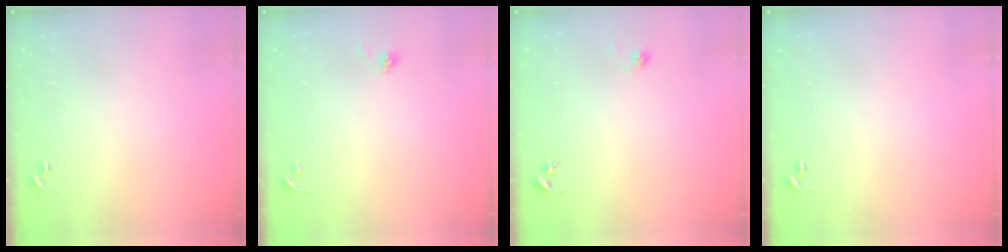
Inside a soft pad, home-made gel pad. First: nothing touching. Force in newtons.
{"total": 3.7, "press": 3.2, "slide": 1.9}
{"total": 2.9, "press": 2.5, "slide": 1.5}
{"total": 0.0}